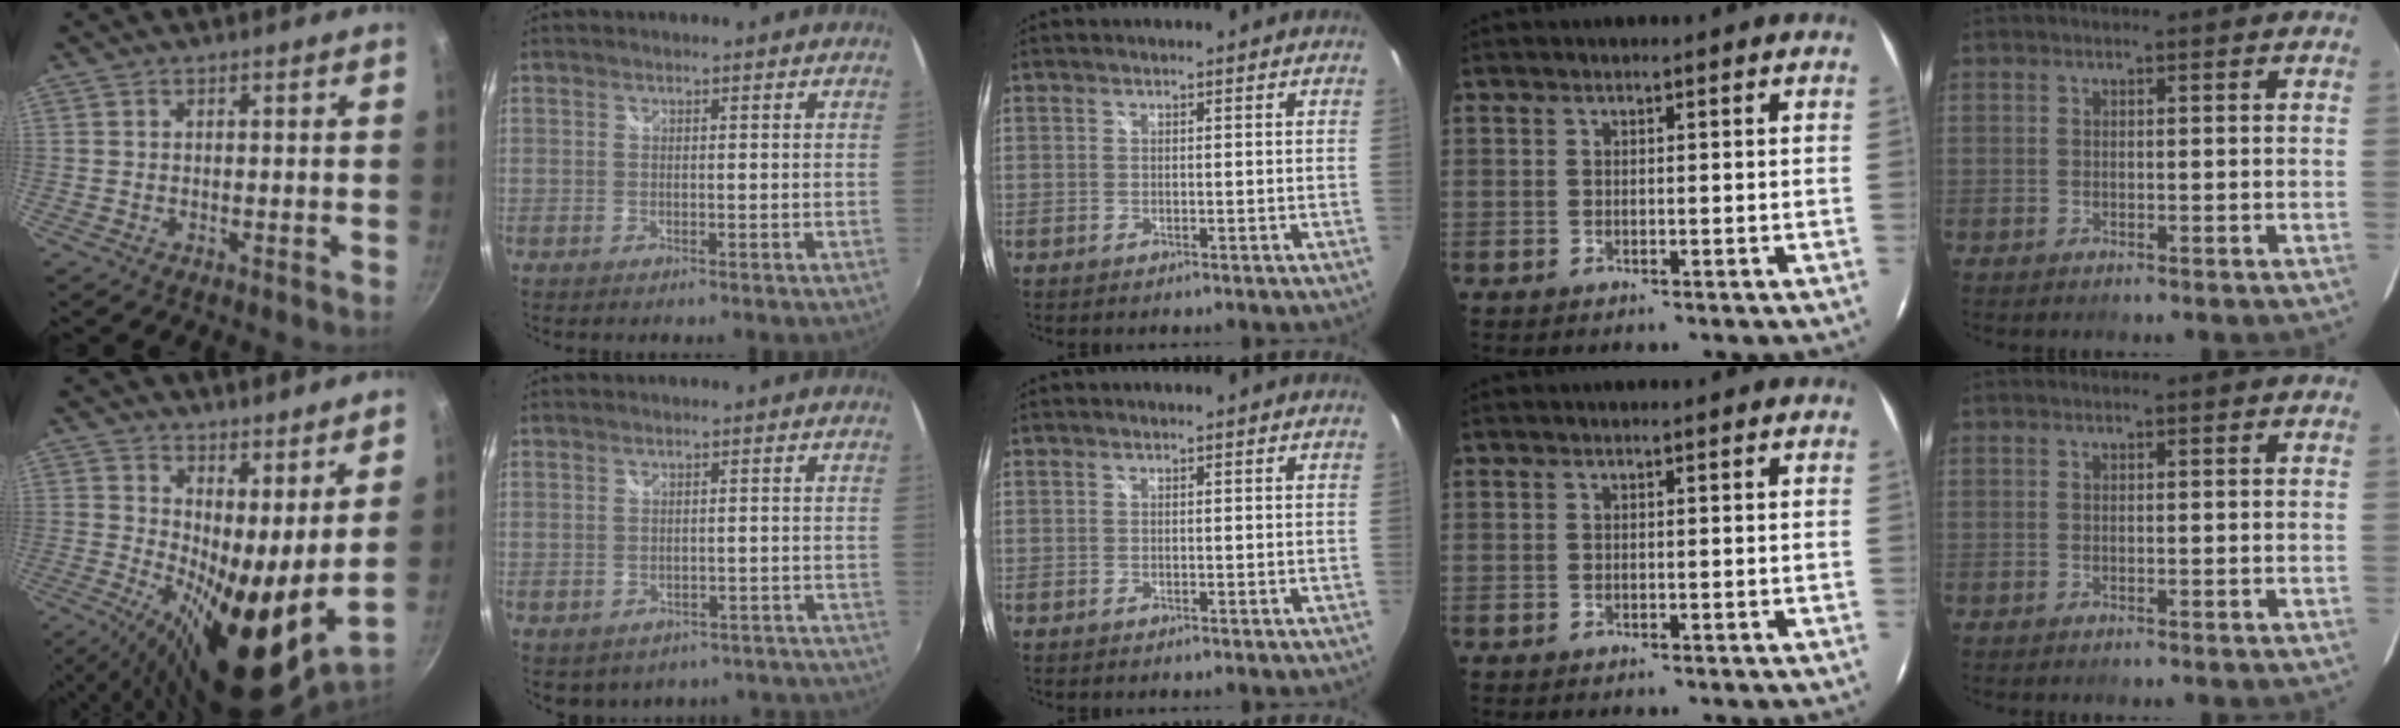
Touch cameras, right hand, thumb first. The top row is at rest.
{"thumb": {"total": 17.1, "force": [4.6, 6.1, 15.4], "torque": [-0.226, -0.049, 0.071]}, "index": {"total": 11.1, "force": [-8.6, 6.3, 3.1], "torque": [-0.061, 0.006, -0.080]}}